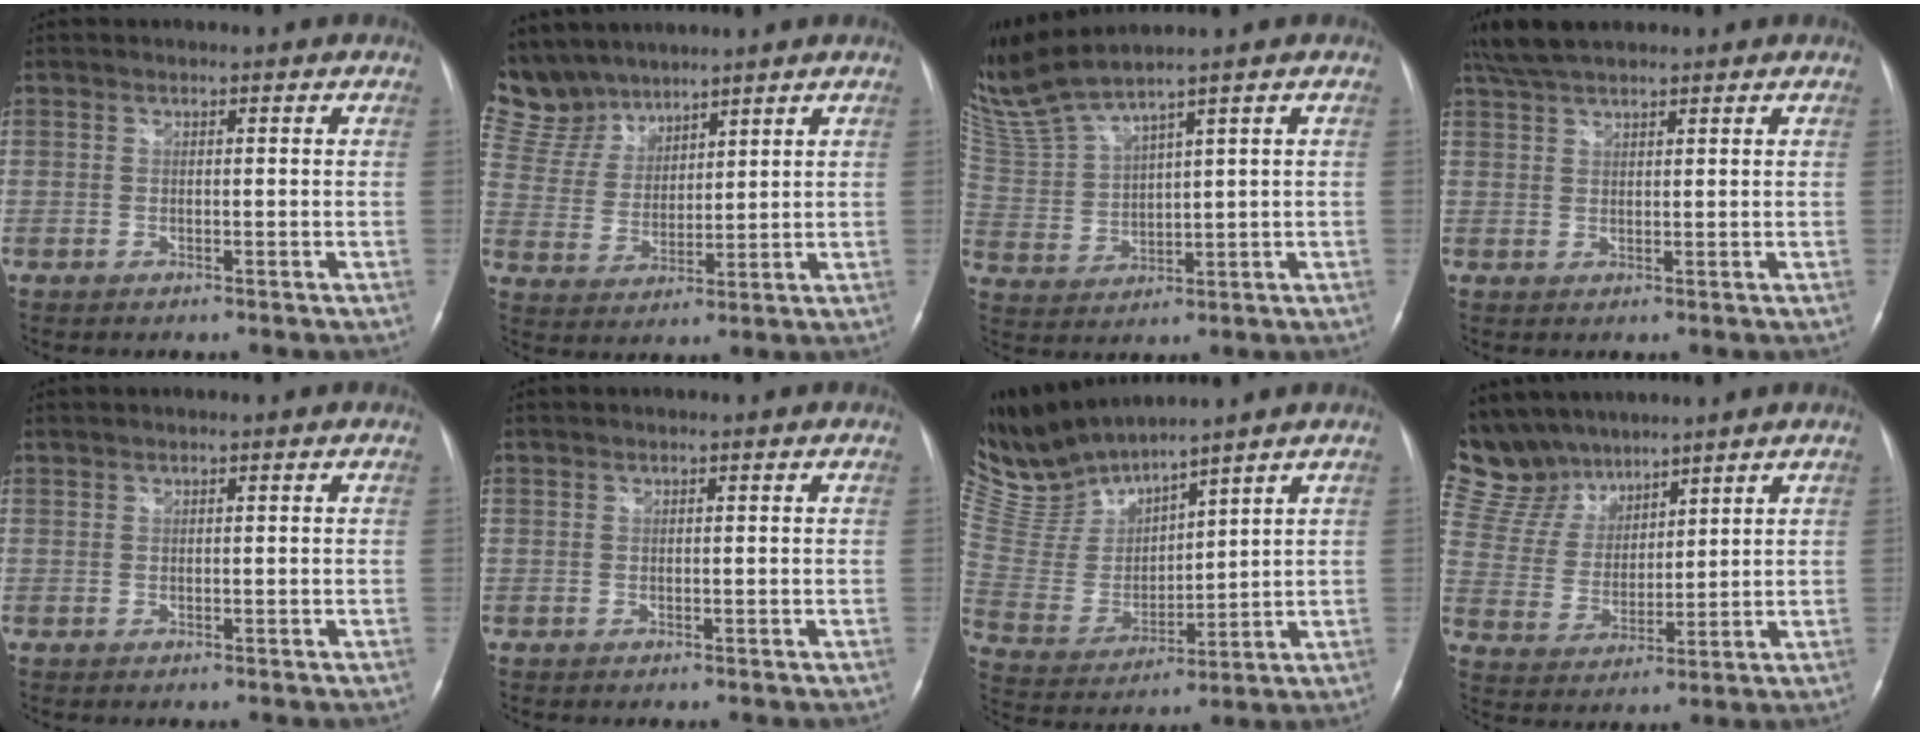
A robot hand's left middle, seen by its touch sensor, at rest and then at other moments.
{"total": 9.9, "force": [9.1, 3.9, 0.5], "torque": [-0.027, 0.015, 0.201]}
{"total": 9.3, "force": [8.1, -1.1, 4.3], "torque": [-0.108, 0.006, 0.178]}
{"total": 5.9, "force": [5.0, 1.2, 2.9], "torque": [-0.064, 0.022, 0.096]}
{"total": 0.5, "force": [0.5, 0.0, 0.0], "torque": [-0.006, 0.008, 0.016]}
{"total": 0.0}
{"total": 10.4, "force": [10.3, 0.2, 1.6], "torque": [-0.068, 0.004, 0.233]}
{"total": 11.4, "force": [10.4, 4.6, 1.6], "torque": [-0.050, 0.019, 0.219]}